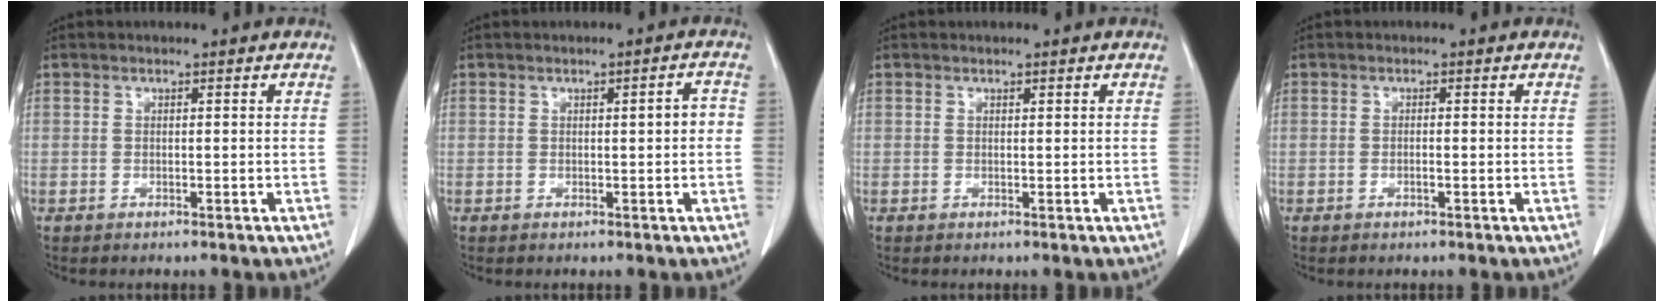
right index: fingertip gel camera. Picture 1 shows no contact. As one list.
[{"total": 2.1, "force": [0.0, 0.5, 2.1], "torque": [-0.027, 0.005, -0.001]}, {"total": 0.0}, {"total": 0.7, "force": [-0.2, 0.1, 0.7], "torque": [-0.014, 0.001, -0.003]}]